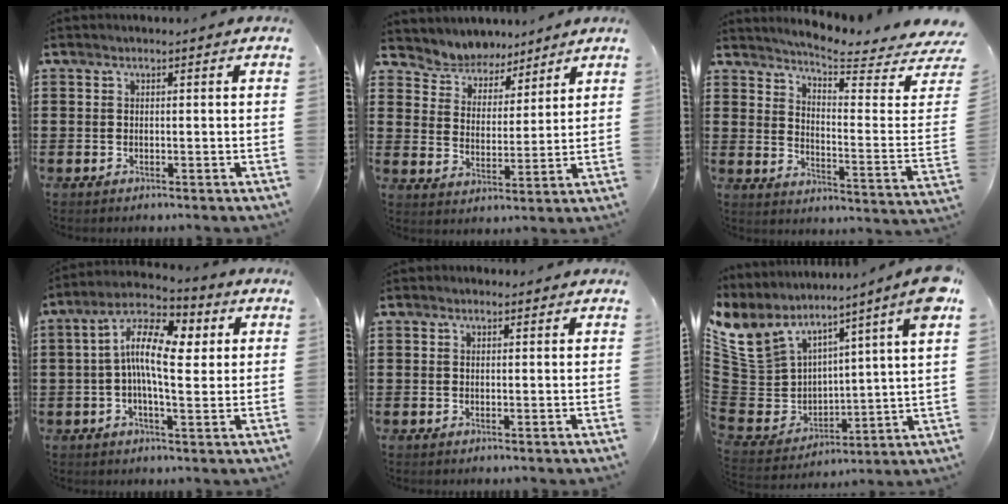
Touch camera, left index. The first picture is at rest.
{"total": 5.0, "force": [4.7, 1.6, -0.6], "torque": [-0.021, -0.031, 0.081]}
{"total": 5.4, "force": [4.9, -0.6, 2.3], "torque": [-0.064, -0.055, 0.079]}
{"total": 11.9, "force": [2.4, 4.7, 10.7], "torque": [-0.199, -0.003, 0.039]}
{"total": 0.8, "force": [0.6, 0.4, 0.4], "torque": [-0.008, 0.004, 0.010]}
{"total": 8.9, "force": [7.3, 3.9, 3.5], "torque": [-0.105, -0.052, 0.133]}